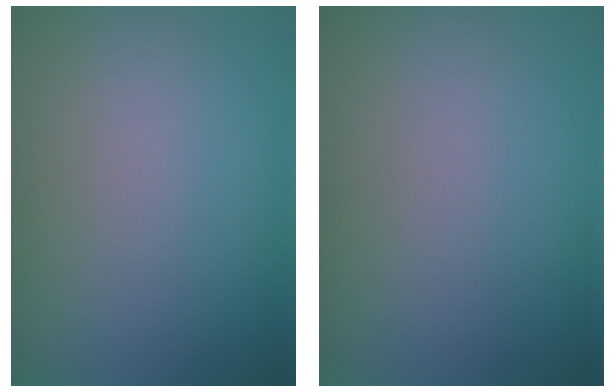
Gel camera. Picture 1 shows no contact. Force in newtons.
{"total": 0.0}